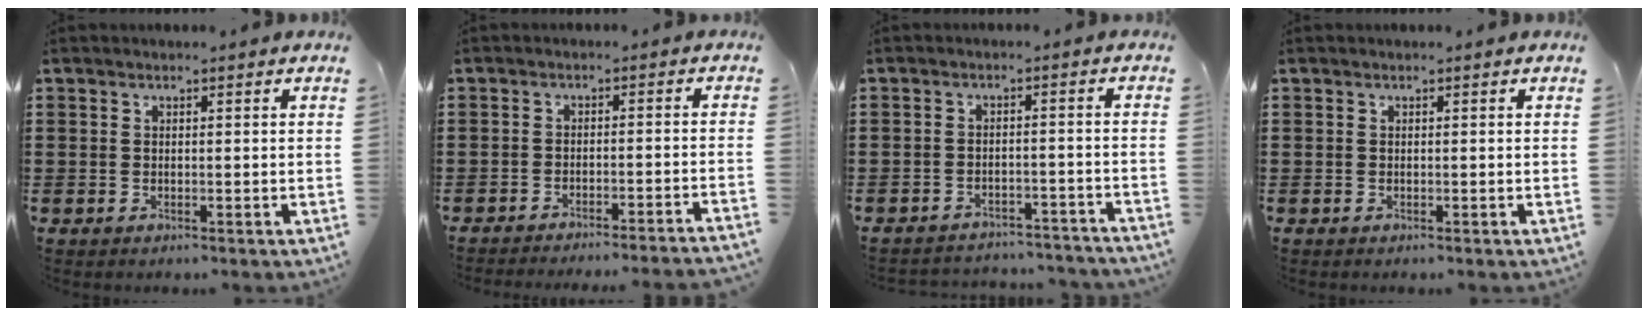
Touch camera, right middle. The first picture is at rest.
{"total": 2.6, "force": [-2.6, -0.5, 0.5], "torque": [-0.009, 0.002, -0.055]}
{"total": 3.0, "force": [-3.0, 0.2, 0.2], "torque": [-0.008, 0.002, -0.063]}
{"total": 0.0}